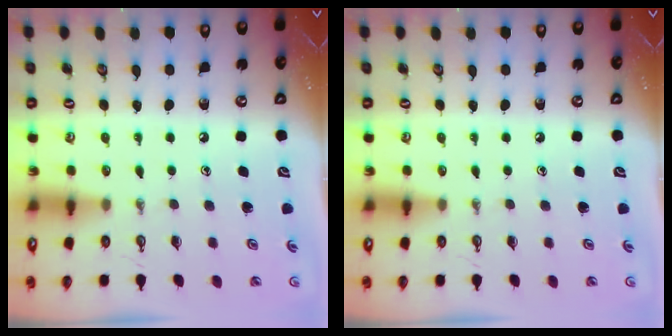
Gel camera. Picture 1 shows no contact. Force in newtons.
{"total": 0.0}